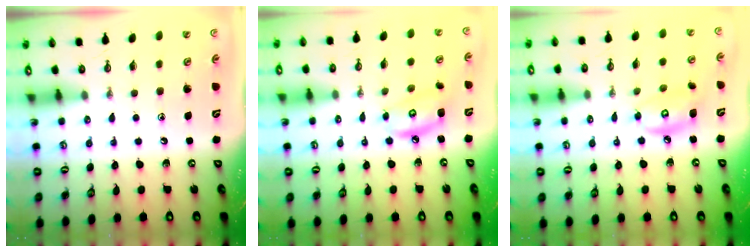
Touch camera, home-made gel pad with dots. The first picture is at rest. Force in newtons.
{"total": 6.8, "press": 6.8, "slide": 0.5}
{"total": 8.2, "press": 8.2, "slide": 0.6}